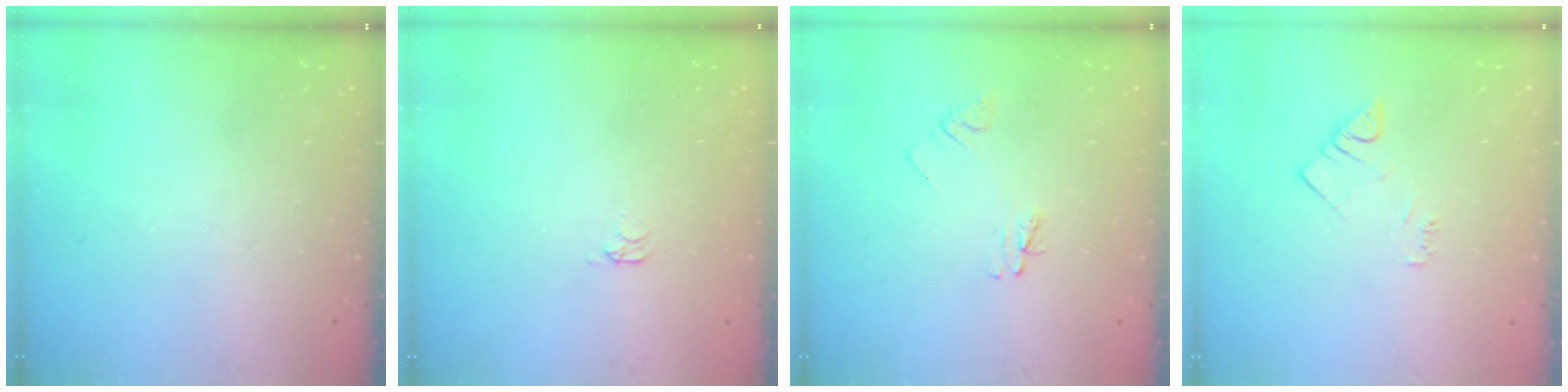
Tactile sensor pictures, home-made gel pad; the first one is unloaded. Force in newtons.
{"total": 1.6, "press": 1.6, "slide": 0.4}
{"total": 3.2, "press": 3.2, "slide": 0.4}
{"total": 4.5, "press": 4.5, "slide": 0.5}